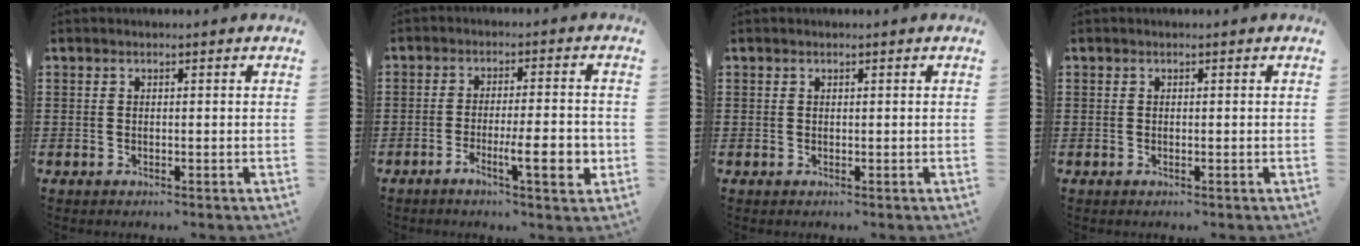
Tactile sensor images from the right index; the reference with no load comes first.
{"total": 8.4, "force": [-2.8, 1.7, 7.8], "torque": [-0.106, -0.009, -0.047]}
{"total": 0.0}
{"total": 0.0}